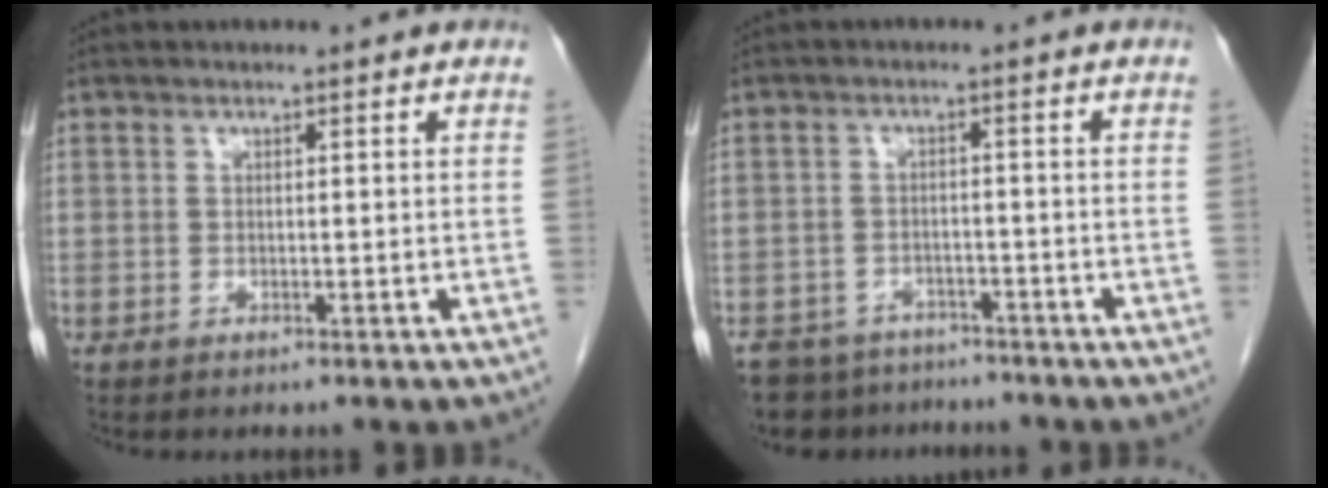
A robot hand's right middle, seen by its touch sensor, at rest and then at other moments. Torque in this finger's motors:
{"motor_torque": [1.18, -0.96, 1.05, 0.21]}